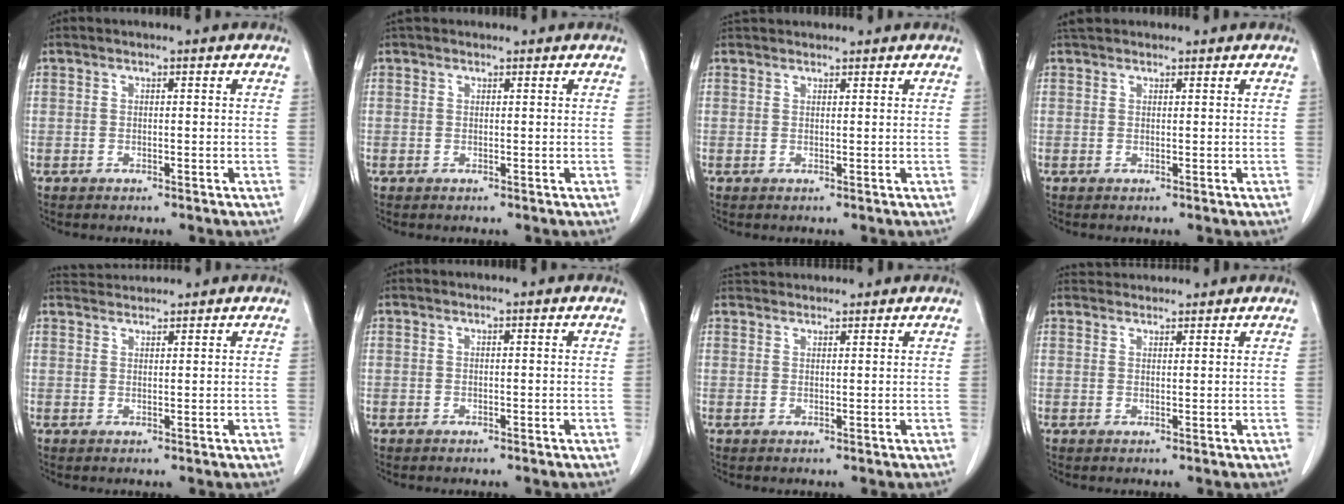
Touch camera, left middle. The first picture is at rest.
{"total": 1.7, "force": [1.5, 0.8, 0.2], "torque": [-0.005, 0.023, 0.024]}
{"total": 3.0, "force": [2.8, 0.8, 0.4], "torque": [-0.003, 0.031, 0.047]}
{"total": 2.6, "force": [2.3, 1.0, 0.5], "torque": [-0.009, 0.024, 0.038]}
{"total": 2.7, "force": [2.6, -0.3, -0.4], "torque": [-0.005, 0.013, 0.055]}
{"total": 0.0}
{"total": 3.7, "force": [3.7, 0.7, 0.2], "torque": [-0.007, 0.030, 0.065]}
{"total": 3.3, "force": [3.3, 0.5, 0.0], "torque": [-0.005, 0.027, 0.059]}